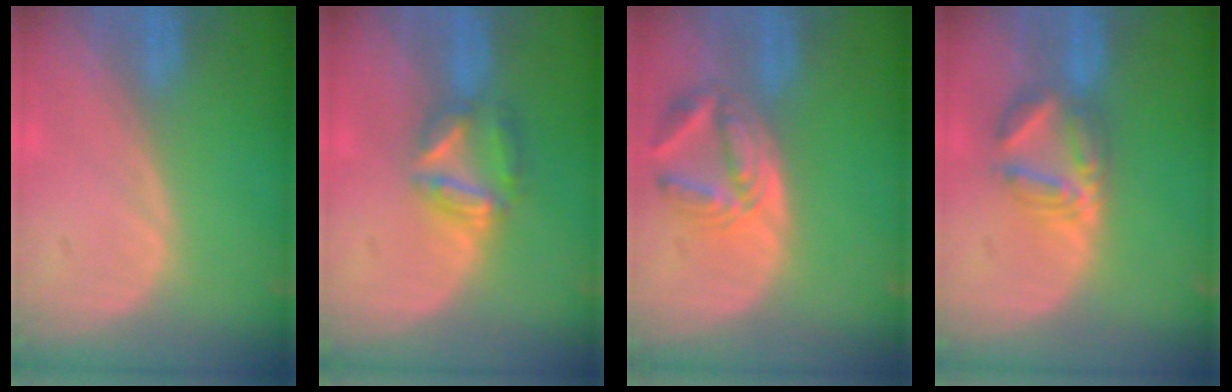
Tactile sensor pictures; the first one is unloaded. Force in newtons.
{"total": 6.1, "press": 5.5, "slide": 2.5}
{"total": 6.1, "press": 6.1, "slide": 0.2}
{"total": 5.8, "press": 5.6, "slide": 1.3}